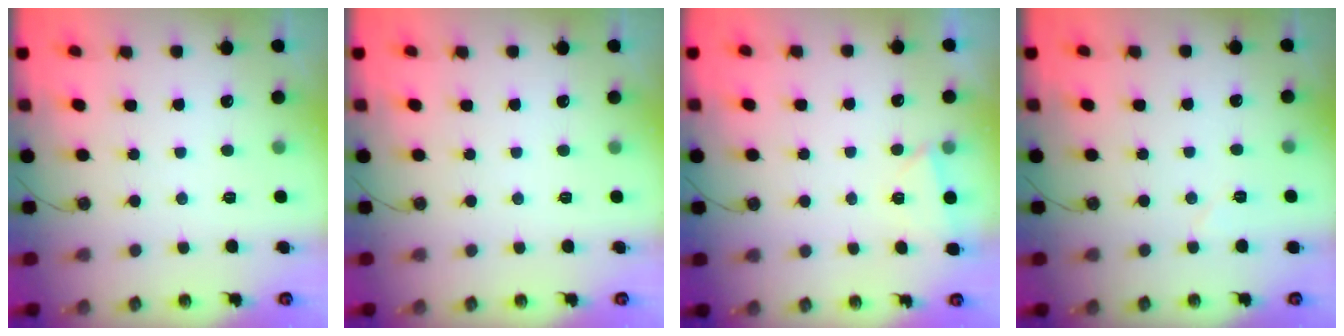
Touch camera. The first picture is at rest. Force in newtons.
{"total": 0.0}
{"total": 1.9, "press": 1.8, "slide": 0.6}
{"total": 3.4, "press": 3.1, "slide": 1.4}